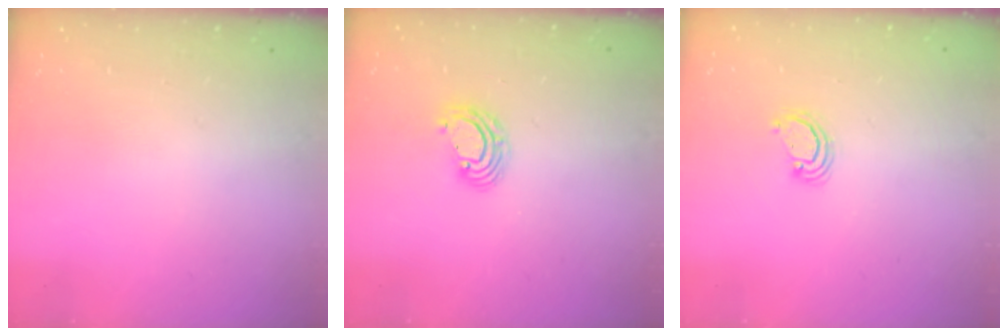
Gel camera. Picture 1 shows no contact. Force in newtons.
{"total": 6.3, "press": 6.3, "slide": 0.8}
{"total": 2.3, "press": 2.3, "slide": 0.3}